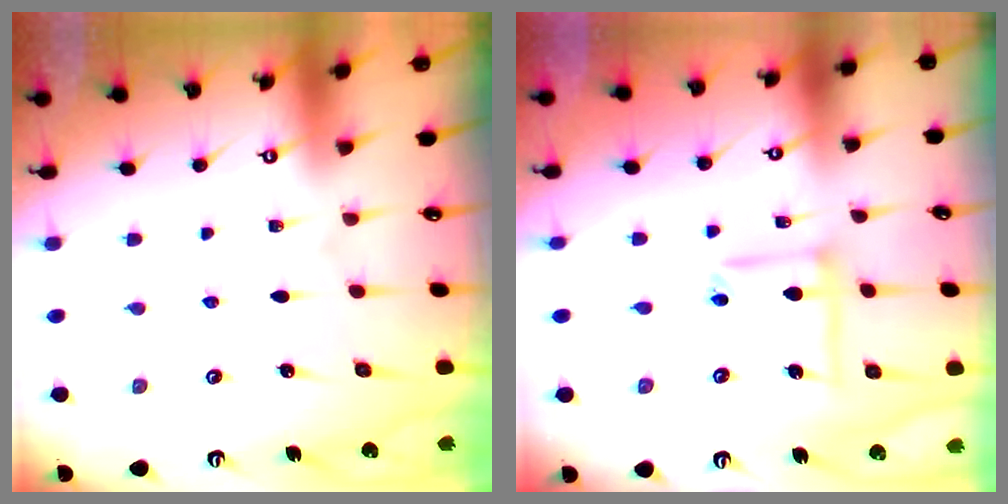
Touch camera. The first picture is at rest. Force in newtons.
{"total": 8.4, "press": 8.3, "slide": 0.6}